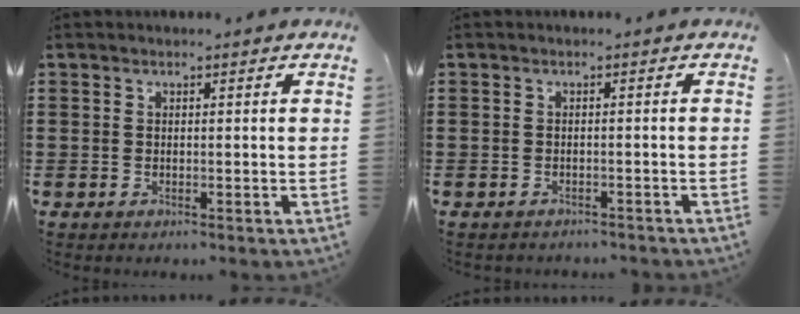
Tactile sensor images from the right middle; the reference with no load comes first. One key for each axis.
{"total": 0.9, "fx": -0.9, "fy": 0.1, "fz": 0.0, "tx": -0.004, "ty": 0.000, "tz": -0.019}